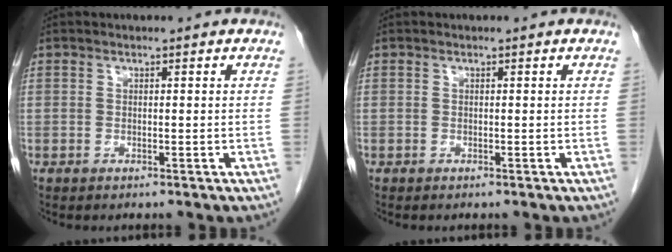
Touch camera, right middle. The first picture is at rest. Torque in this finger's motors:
{"motor_torque": [-0.01, -0.12, 0.05, 0.01]}